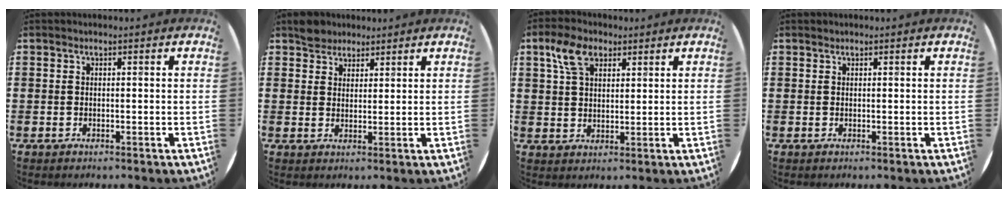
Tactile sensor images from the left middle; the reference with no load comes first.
{"total": 3.1, "force": [2.8, 1.3, -0.2], "torque": [0.002, 0.003, 0.054]}
{"total": 5.7, "force": [3.4, 3.2, 3.3], "torque": [-0.069, 0.009, 0.061]}
{"total": 0.0}